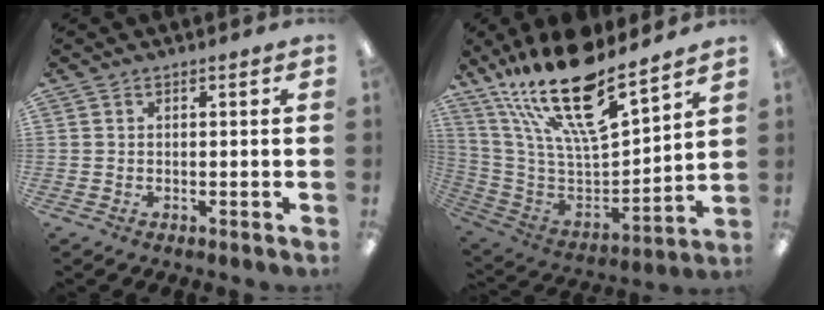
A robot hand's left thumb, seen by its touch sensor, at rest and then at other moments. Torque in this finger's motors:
{"motor_torque": [1.13, -0.16, 1.84, -0.93, 0.26]}